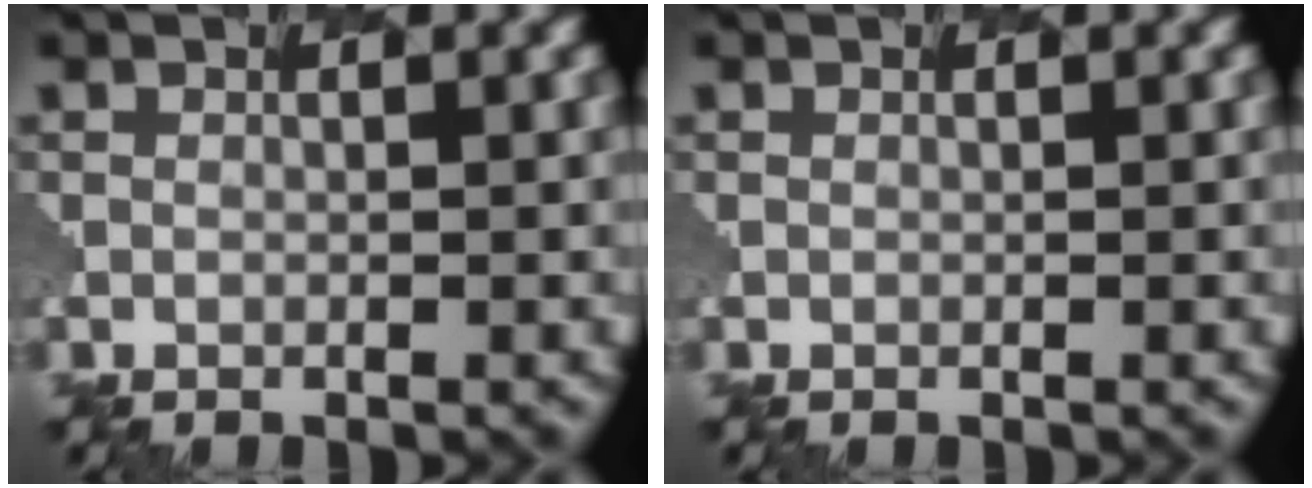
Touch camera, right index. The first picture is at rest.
{"total": 0.0}